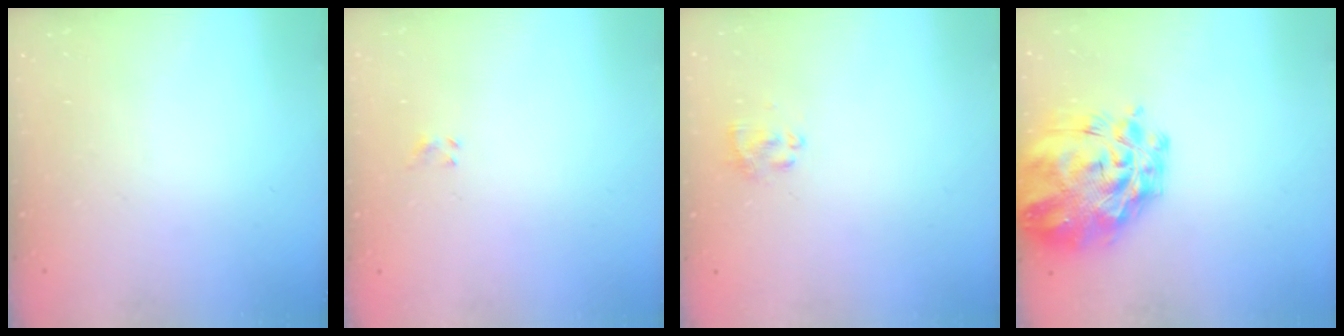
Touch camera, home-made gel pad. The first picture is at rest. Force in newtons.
{"total": 2.9, "press": 2.7, "slide": 1.1}
{"total": 1.4, "press": 1.3, "slide": 0.6}
{"total": 12.6, "press": 11.8, "slide": 4.4}